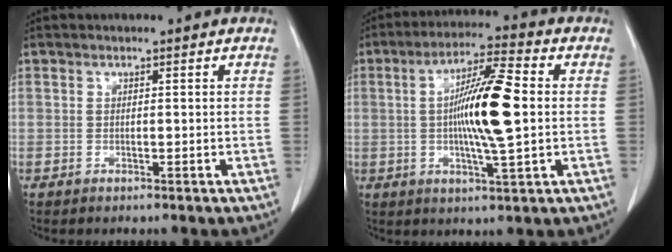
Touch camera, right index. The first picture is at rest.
{"total": 12.0, "force": [0.2, 0.8, 12.0], "torque": [-0.217, 0.002, 0.000]}